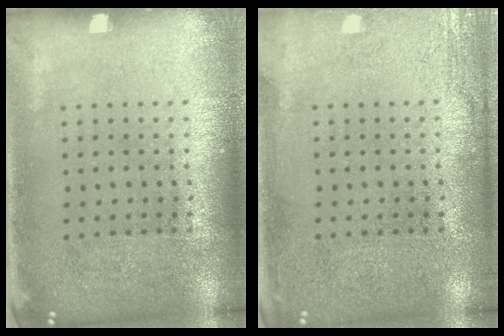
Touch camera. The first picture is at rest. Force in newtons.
{"total": 2.2, "press": 2.2, "slide": 0.4}